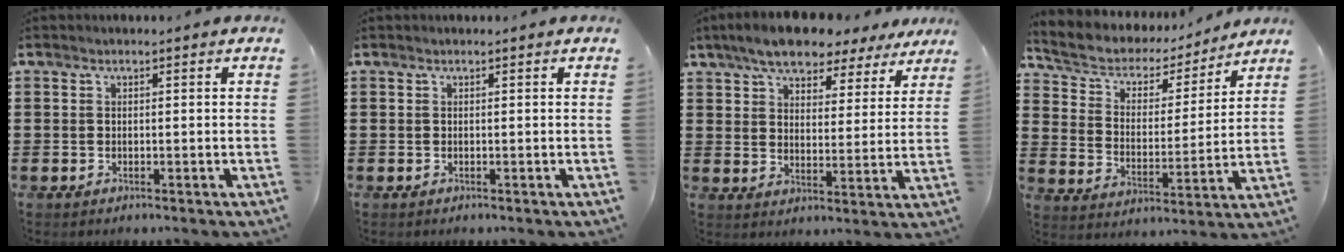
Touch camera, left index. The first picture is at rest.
{"total": 0.0}
{"total": 7.5, "force": [6.7, 1.9, 2.8], "torque": [-0.075, -0.018, 0.120]}
{"total": 4.6, "force": [3.8, 2.4, 1.0], "torque": [-0.047, -0.024, 0.058]}